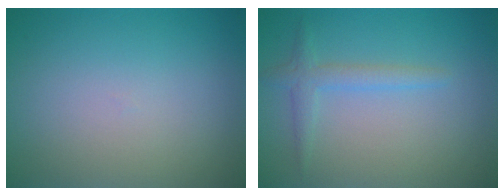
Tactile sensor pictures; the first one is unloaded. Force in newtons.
{"total": 1.9, "press": 1.9, "slide": 0.1}